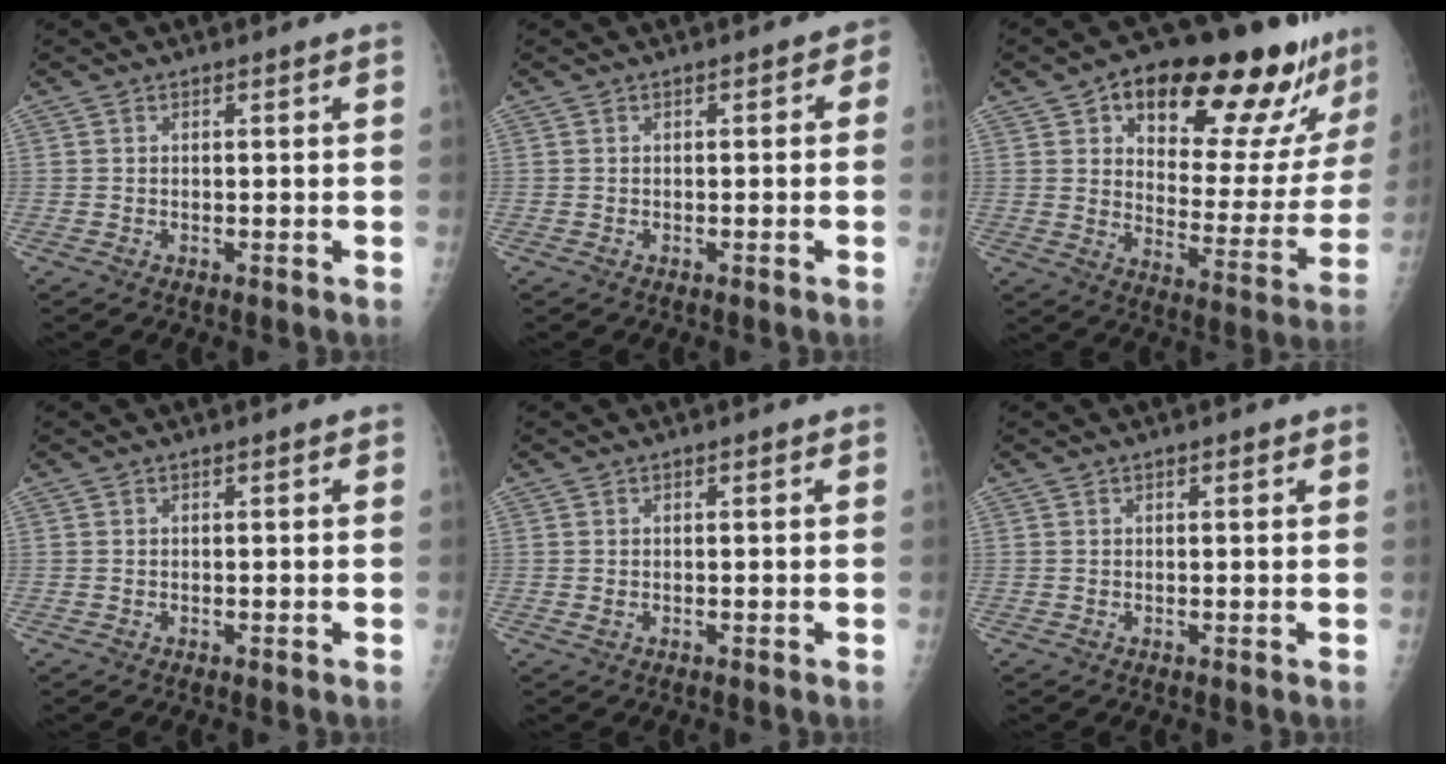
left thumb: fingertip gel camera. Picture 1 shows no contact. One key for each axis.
{"total": 1.6, "fx": -0.3, "fy": 1.1, "fz": 1.1, "tx": 0.007, "ty": 0.010, "tz": -0.012}
{"total": 24.9, "fx": 15.6, "fy": 9.6, "fz": 16.8, "tx": -0.185, "ty": -0.049, "tz": 0.225}
{"total": 0.0}
{"total": 0.8, "fx": 0.0, "fy": 0.5, "fz": 0.6, "tx": -0.007, "ty": 0.000, "tz": 0.004}
{"total": 0.5, "fx": 0.3, "fy": 0.2, "fz": 0.3, "tx": -0.002, "ty": -0.001, "tz": 0.004}